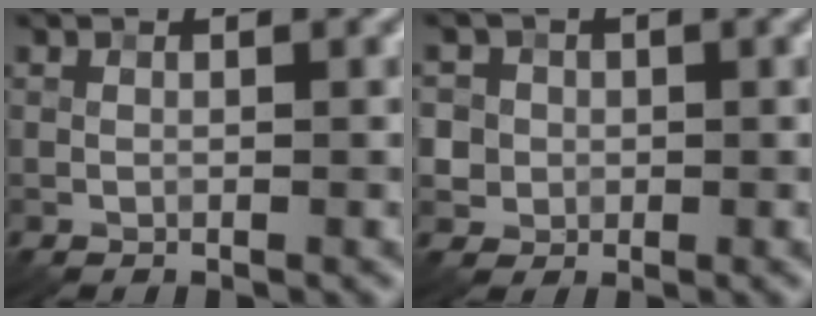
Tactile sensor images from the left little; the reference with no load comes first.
{"total": 4.2, "force": [0.8, 3.9, 1.3], "torque": [-0.016, 0.026, 0.000]}